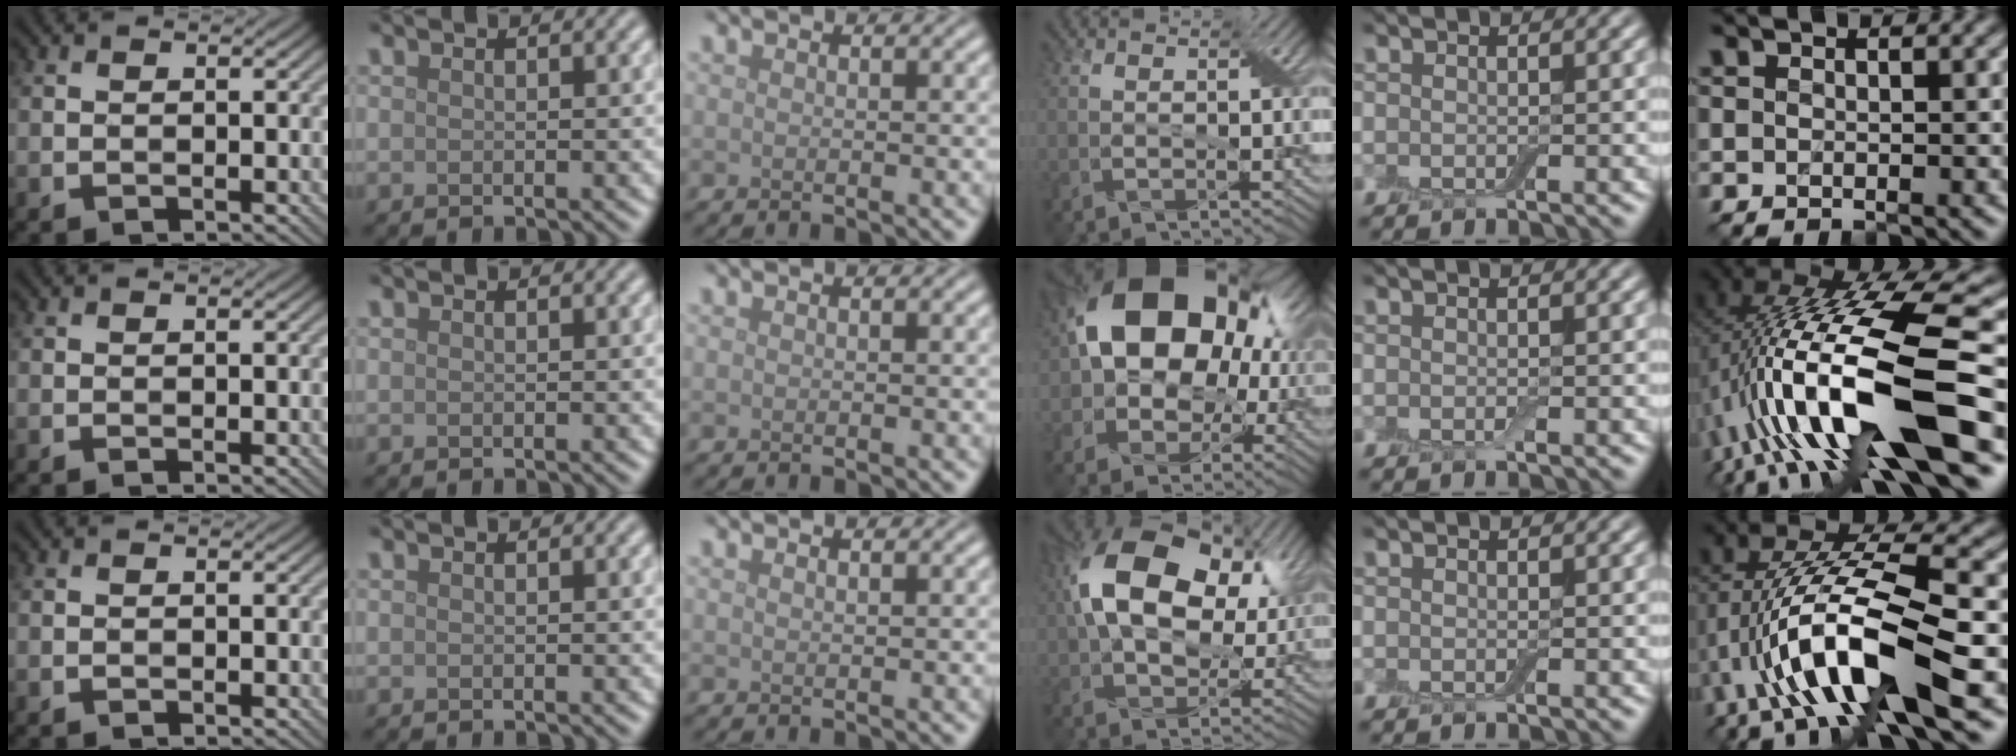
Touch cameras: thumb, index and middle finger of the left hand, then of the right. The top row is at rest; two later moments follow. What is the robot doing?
{"motion": "extract", "object": "airpods case & airpods"}